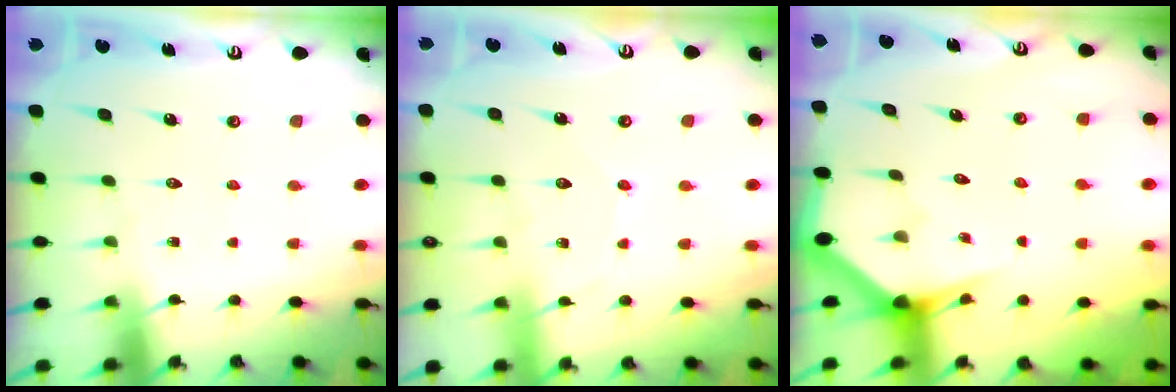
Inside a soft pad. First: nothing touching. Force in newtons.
{"total": 3.9, "press": 3.9, "slide": 0.4}
{"total": 2.8, "press": 2.8, "slide": 0.1}